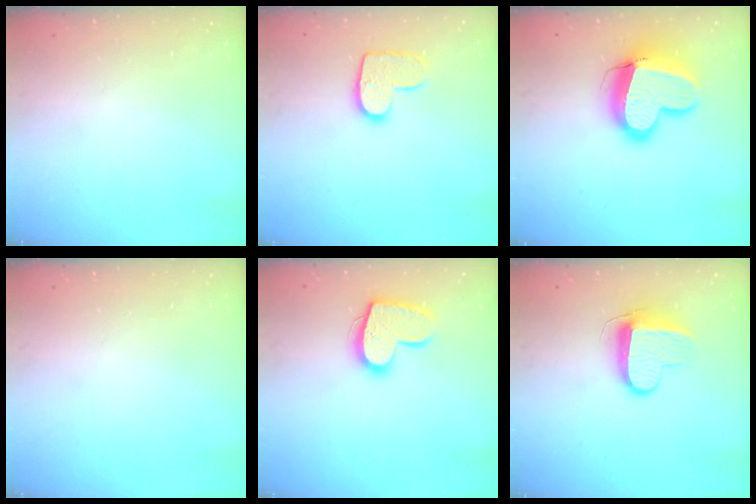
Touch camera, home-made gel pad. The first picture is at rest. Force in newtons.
{"total": 10.4, "press": 10.4, "slide": 0.5}
{"total": 16.2, "press": 16.0, "slide": 2.1}
{"total": 0.0}
{"total": 14.8, "press": 14.8, "slide": 1.0}
{"total": 9.9, "press": 9.9, "slide": 0.7}